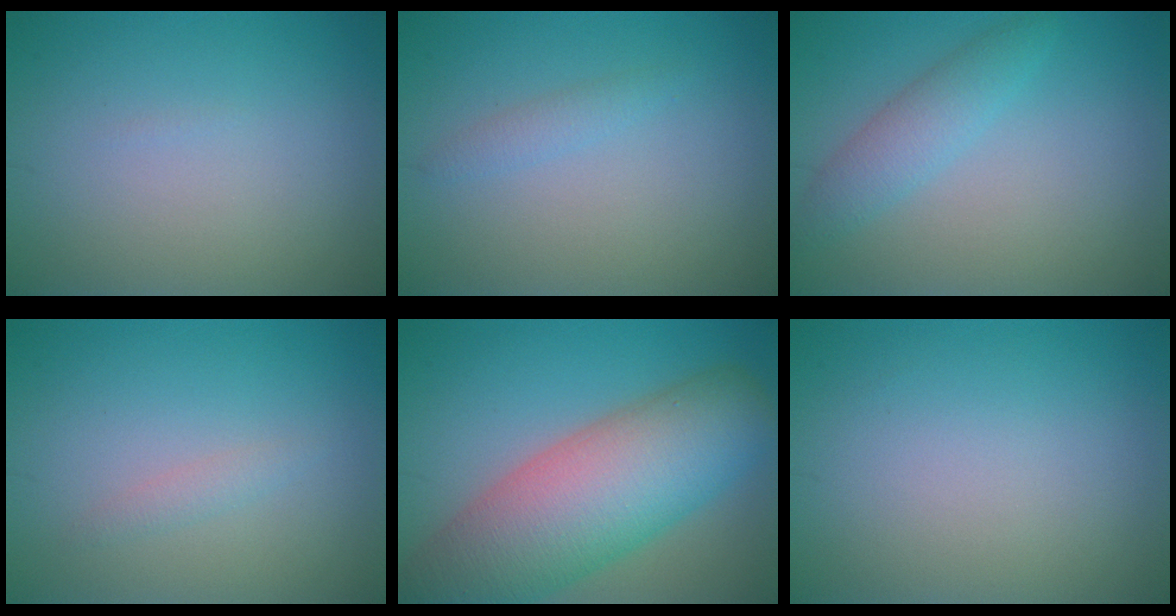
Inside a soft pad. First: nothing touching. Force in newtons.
{"total": 1.2, "press": 1.2, "slide": 0.0}
{"total": 2.8, "press": 2.8, "slide": 0.2}
{"total": 1.0, "press": 1.0, "slide": 0.1}
{"total": 11.9, "press": 11.9, "slide": 0.6}
{"total": 0.0}